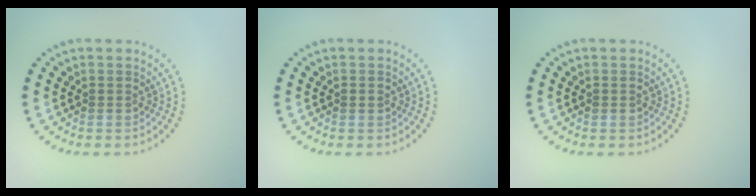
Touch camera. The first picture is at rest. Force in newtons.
{"total": 0.7, "press": 0.7, "slide": 0.2}
{"total": 0.5, "press": 0.5, "slide": 0.1}